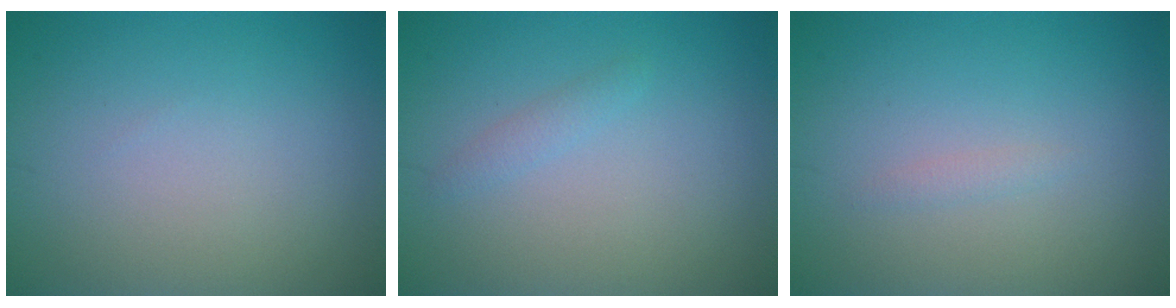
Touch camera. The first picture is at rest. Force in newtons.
{"total": 1.0, "press": 1.0, "slide": 0.0}
{"total": 0.7, "press": 0.6, "slide": 0.1}